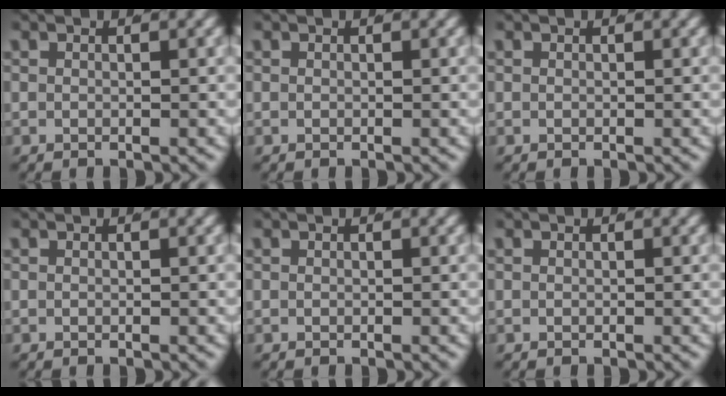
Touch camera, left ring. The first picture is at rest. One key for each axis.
{"total": 0.0}
{"total": 0.0}
{"total": 0.0}
{"total": 0.0}
{"total": 0.0}